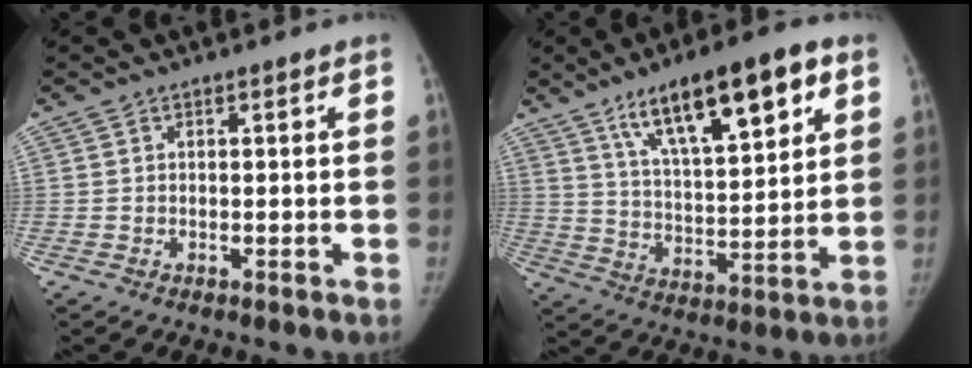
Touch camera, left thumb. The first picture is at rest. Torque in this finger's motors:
{"motor_torque": [0.32, 0.29, 1.54, -1.23, 0.39]}